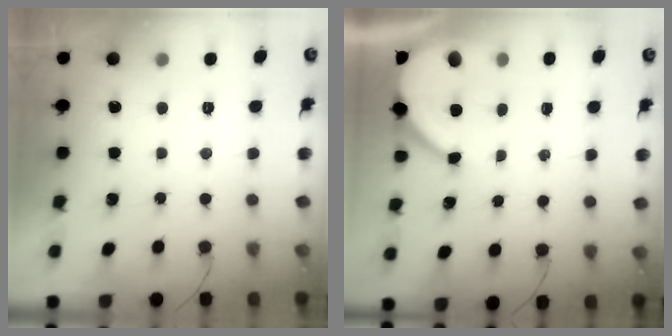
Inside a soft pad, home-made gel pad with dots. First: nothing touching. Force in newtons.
{"total": 7.3, "press": 7.3, "slide": 0.4}